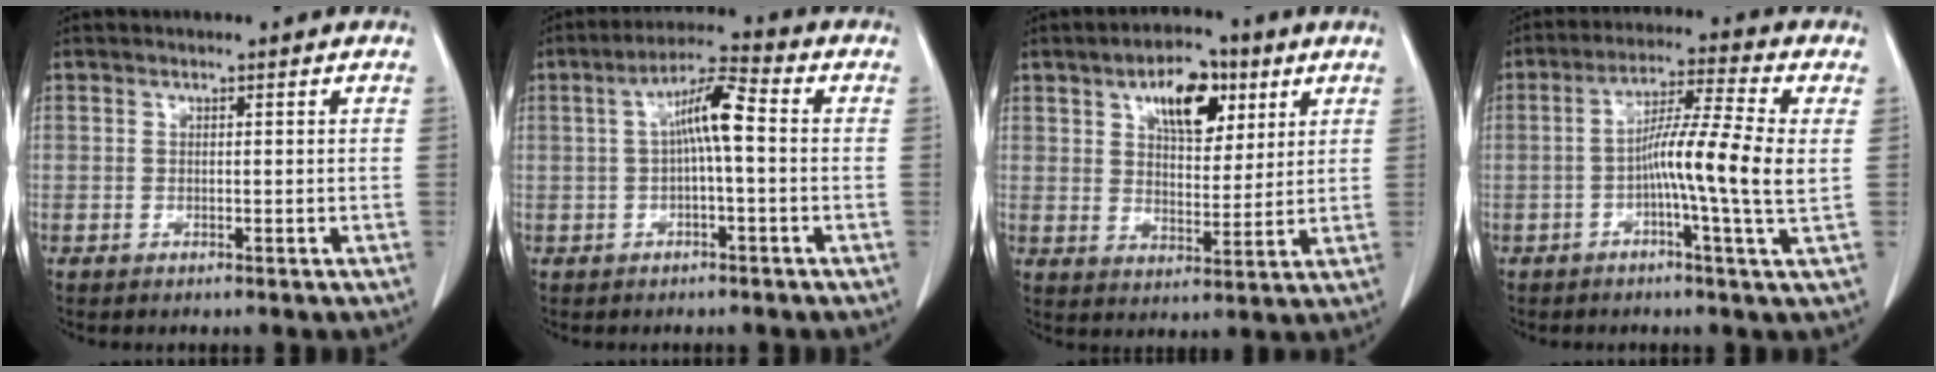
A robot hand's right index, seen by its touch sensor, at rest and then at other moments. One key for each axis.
{"total": 6.8, "fx": 0.3, "fy": 0.9, "fz": 6.7, "tx": -0.122, "ty": 0.023, "tz": 0.002}
{"total": 10.0, "fx": 4.9, "fy": 4.8, "fz": 7.3, "tx": -0.116, "ty": 0.014, "tz": 0.082}
{"total": 10.7, "fx": -0.6, "fy": -0.7, "fz": 10.7, "tx": -0.186, "ty": 0.005, "tz": -0.021}